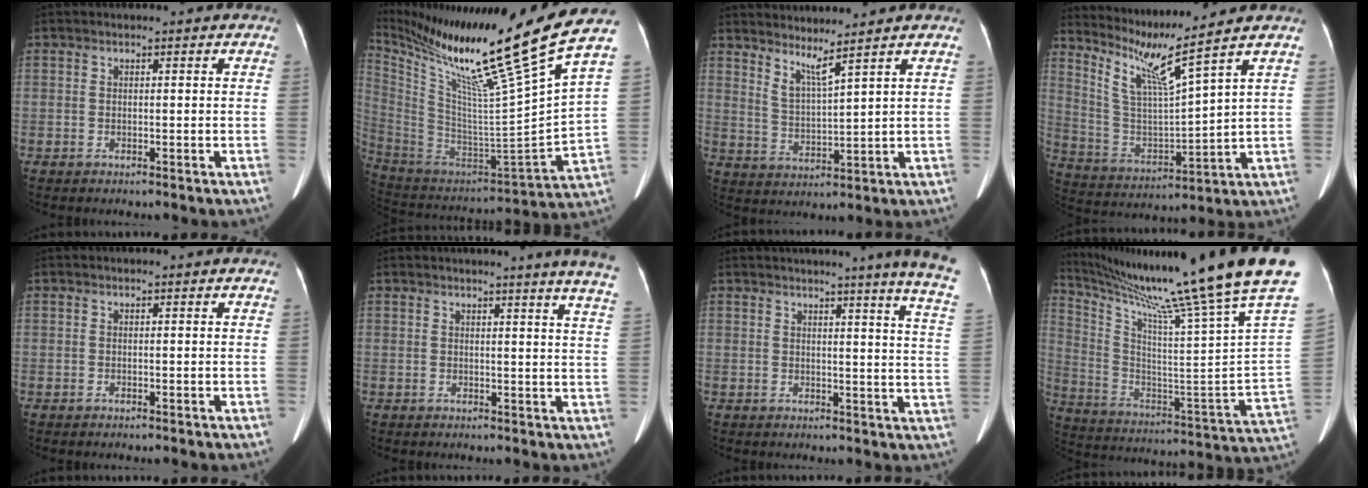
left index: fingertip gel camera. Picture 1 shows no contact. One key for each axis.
{"total": 28.3, "fx": 20.4, "fy": -2.6, "fz": 19.3, "tx": -0.354, "ty": -0.071, "tz": 0.332}
{"total": 4.3, "fx": 3.6, "fy": -1.2, "fz": 2.1, "tx": -0.050, "ty": -0.023, "tz": 0.076}
{"total": 10.6, "fx": 8.0, "fy": -1.9, "fz": 6.6, "tx": -0.133, "ty": -0.013, "tz": 0.159}
{"total": 0.0}
{"total": 10.8, "fx": 9.5, "fy": -1.6, "fz": 4.9, "tx": -0.060, "ty": -0.061, "tz": 0.079}
{"total": 13.9, "fx": 11.6, "fy": -2.0, "fz": 7.3, "tx": -0.093, "ty": -0.081, "tz": 0.108}
{"total": 30.2, "fx": 24.1, "fy": -2.9, "fz": 18.0, "tx": -0.321, "ty": -0.104, "tz": 0.350}